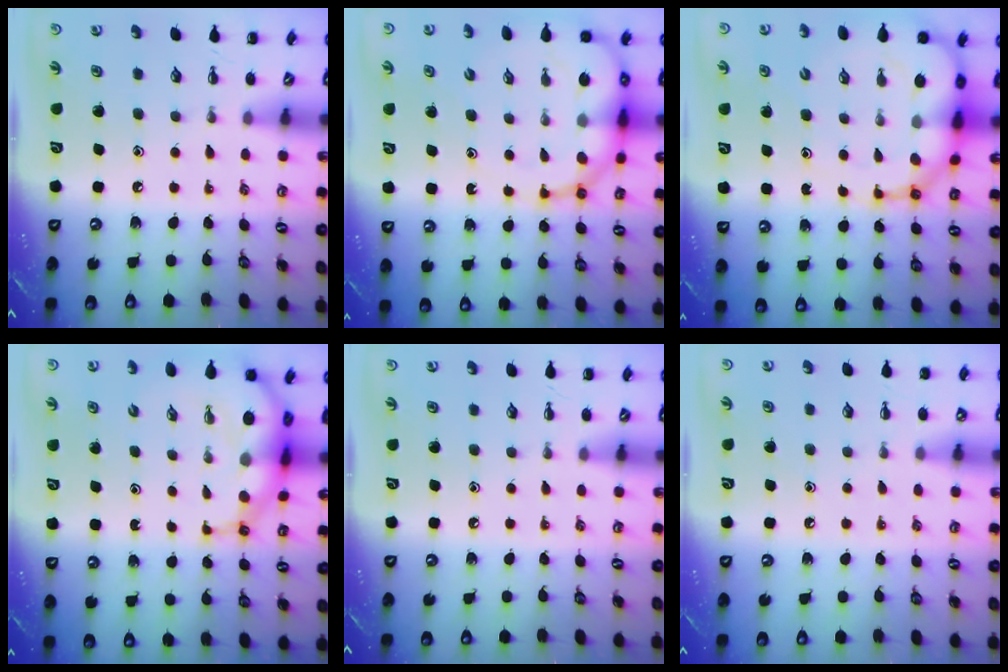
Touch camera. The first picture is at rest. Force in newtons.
{"total": 13.6, "press": 13.2, "slide": 3.2}
{"total": 14.3, "press": 13.7, "slide": 3.8}
{"total": 8.9, "press": 8.5, "slide": 2.5}
{"total": 0.0}
{"total": 6.0, "press": 5.8, "slide": 1.6}